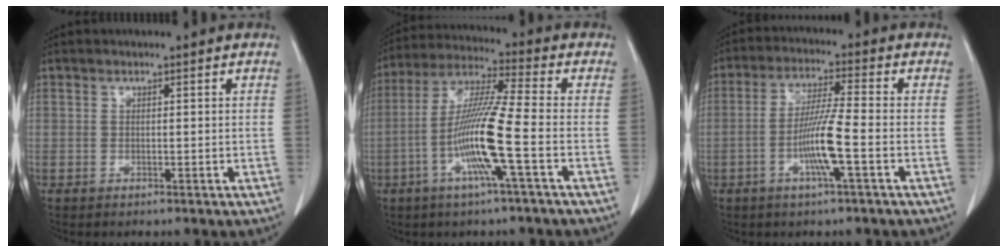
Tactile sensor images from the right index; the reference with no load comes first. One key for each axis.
{"total": 12.4, "fx": -3.6, "fy": -0.6, "fz": 11.8, "tx": -0.236, "ty": -0.004, "tz": -0.078}
{"total": 8.0, "fx": -2.5, "fy": -0.3, "fz": 7.6, "tx": -0.149, "ty": -0.004, "tz": -0.050}